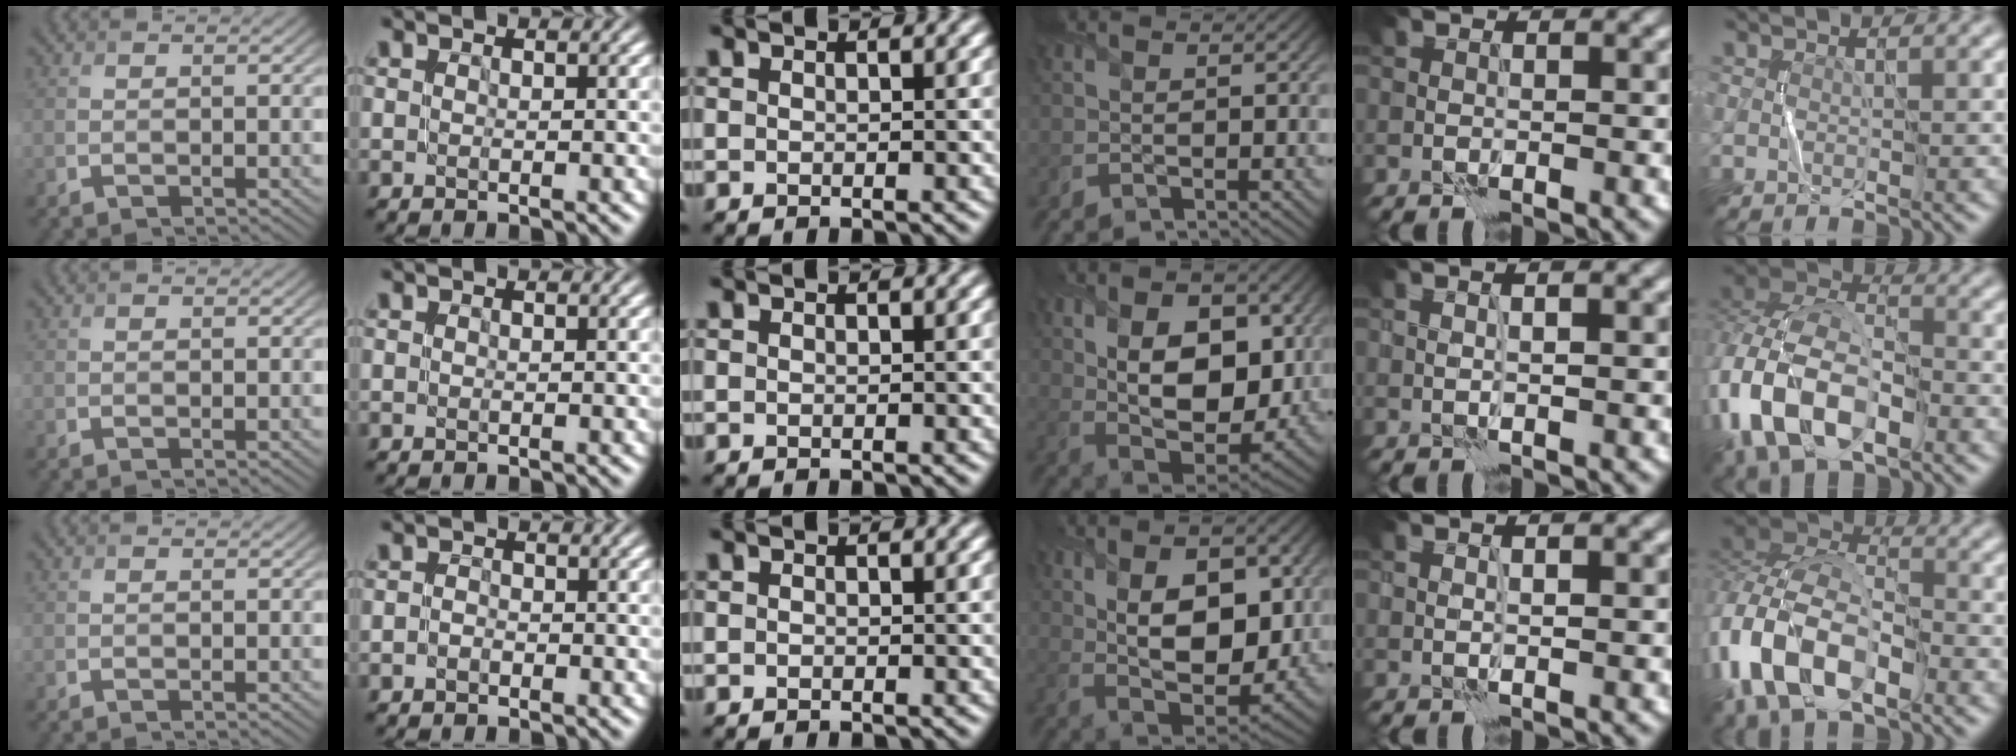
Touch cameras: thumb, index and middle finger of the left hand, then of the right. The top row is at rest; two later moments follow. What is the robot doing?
{"motion": "fold", "object": "scarf"}